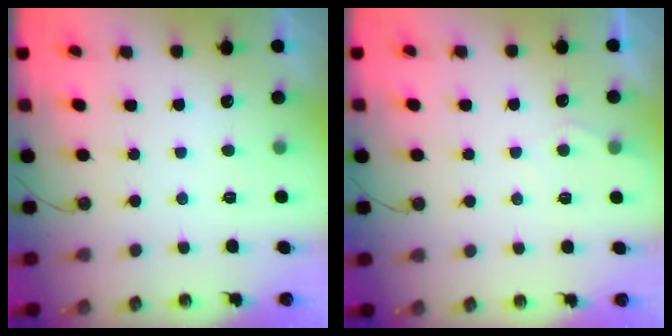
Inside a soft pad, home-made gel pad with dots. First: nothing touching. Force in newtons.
{"total": 3.9, "press": 3.8, "slide": 0.5}